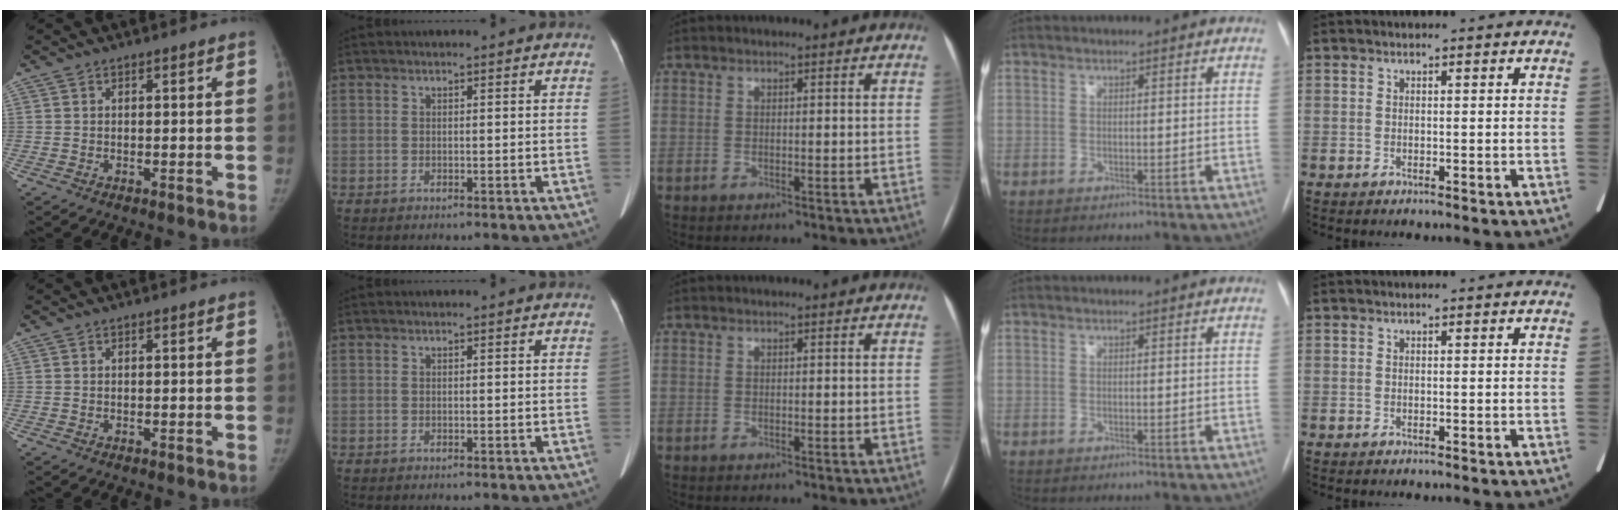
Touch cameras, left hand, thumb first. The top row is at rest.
{}